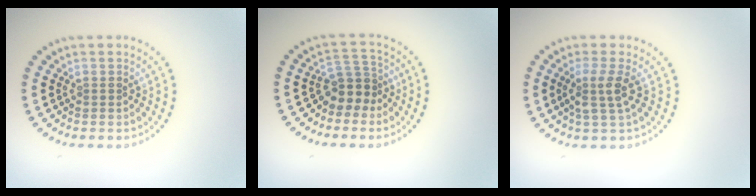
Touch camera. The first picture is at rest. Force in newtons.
{"total": 2.9, "press": 2.3, "slide": 1.8}
{"total": 2.6, "press": 2.1, "slide": 1.6}